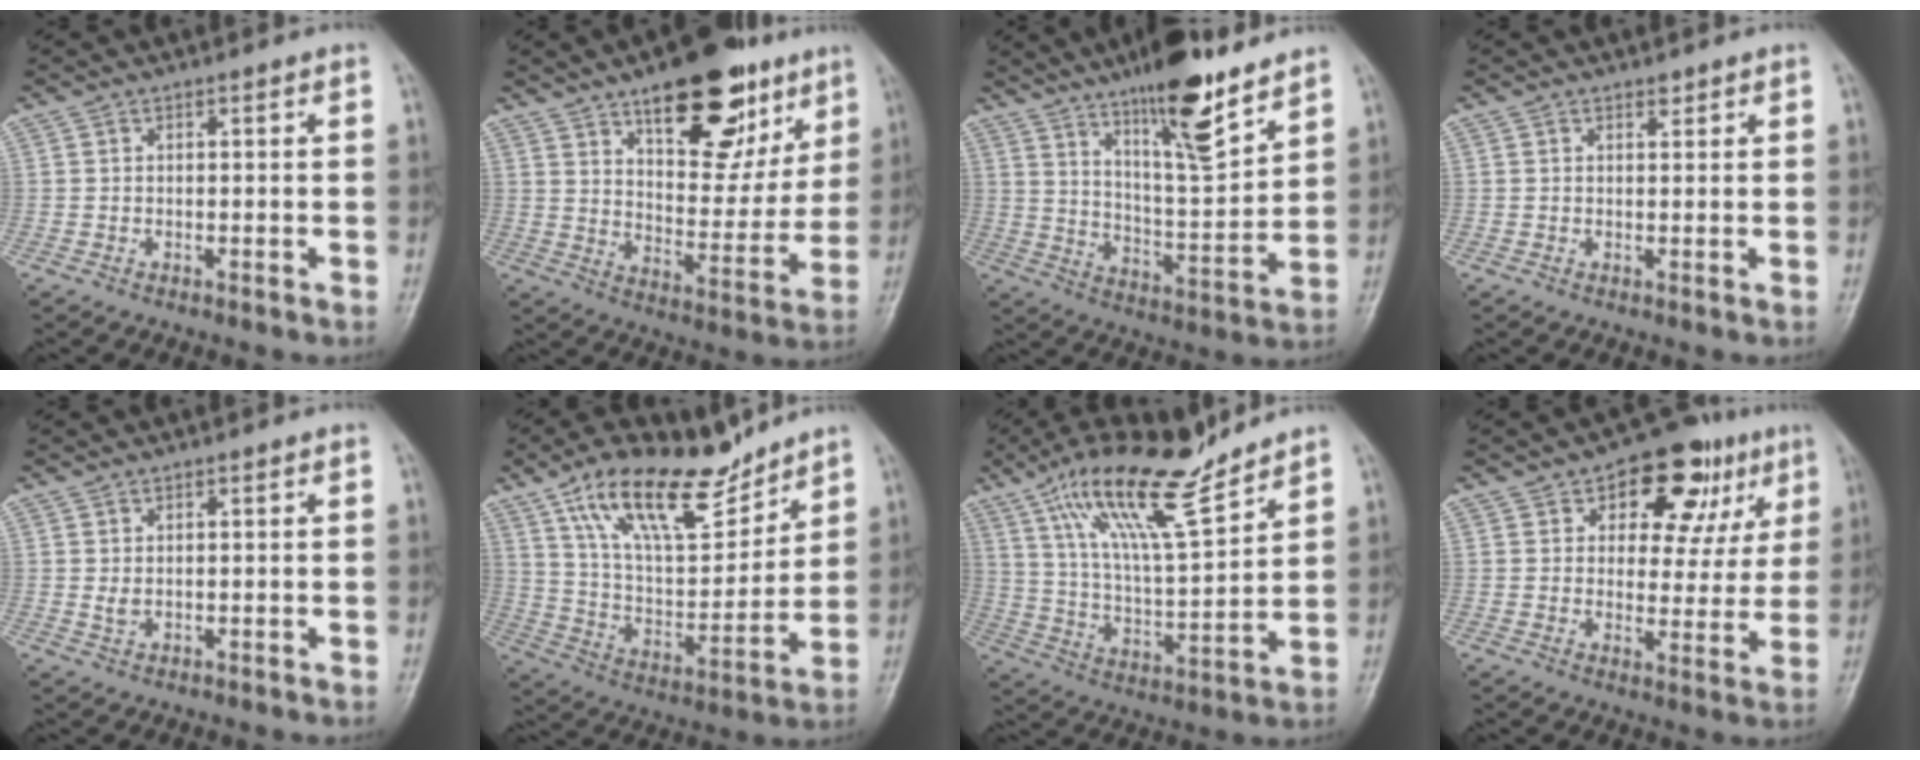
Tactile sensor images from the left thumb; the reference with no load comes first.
{"total": 21.2, "force": [12.1, 9.9, 14.3], "torque": [-0.147, -0.053, 0.186]}
{"total": 16.2, "force": [11.3, 3.6, 11.0], "torque": [-0.158, -0.072, 0.193]}
{"total": 0.9, "force": [0.7, 0.5, 0.3], "torque": [-0.001, -0.006, 0.009]}
{"total": 1.5, "force": [0.4, 1.0, 1.1], "torque": [-0.014, -0.005, 0.010]}
{"total": 19.5, "force": [13.3, 8.0, 11.8], "torque": [-0.161, -0.062, 0.242]}
{"total": 17.8, "force": [12.7, 3.9, 11.9], "torque": [-0.193, -0.060, 0.233]}
{"total": 14.8, "force": [6.9, 8.8, 9.7], "torque": [-0.069, -0.008, 0.093]}